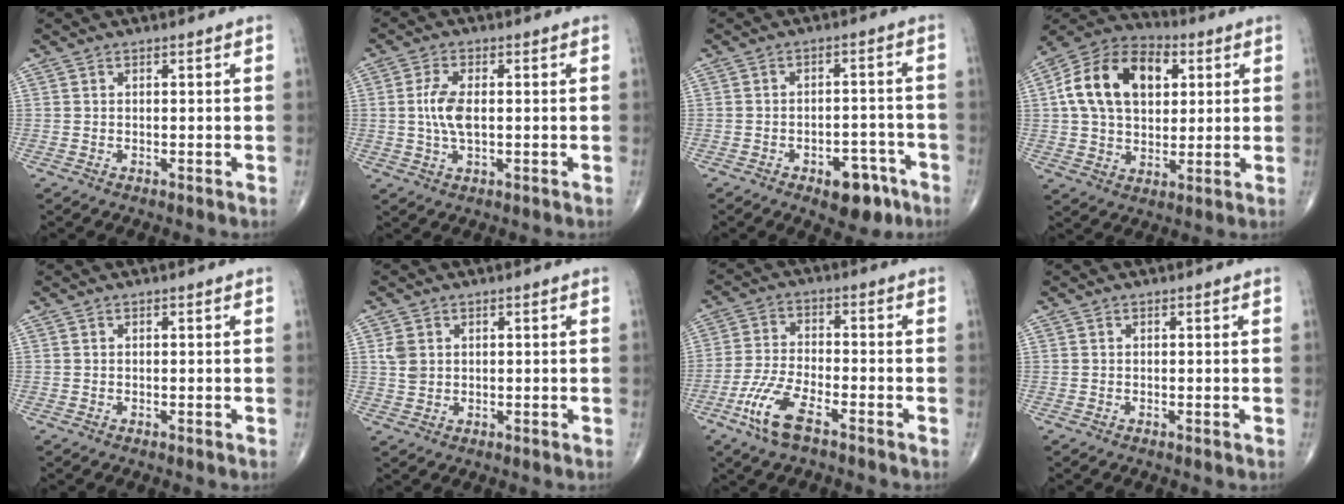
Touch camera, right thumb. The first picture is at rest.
{"total": 5.8, "force": [0.2, 2.7, 5.2], "torque": [-0.113, 0.001, 0.001]}
{"total": 8.7, "force": [-5.1, 4.3, 5.5], "torque": [-0.051, 0.038, -0.067]}
{"total": 18.0, "force": [4.2, 12.0, 12.7], "torque": [-0.203, 0.010, 0.067]}
{"total": 0.0}
{"total": 3.2, "force": [0.8, 2.6, 1.7], "torque": [-0.027, -0.001, 0.022]}
{"total": 8.9, "force": [-5.2, 2.8, 6.6], "torque": [-0.149, 0.016, -0.102]}
{"total": 0.0}